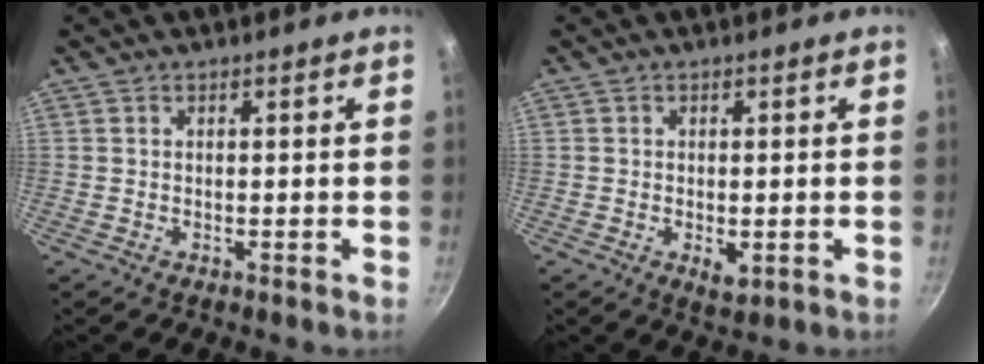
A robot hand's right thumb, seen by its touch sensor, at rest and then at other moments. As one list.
[{"total": 3.0, "force": [-0.6, 1.6, 2.4], "torque": [-0.037, -0.009, -0.007]}]